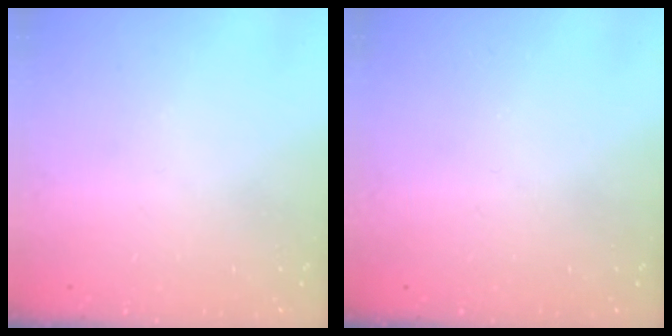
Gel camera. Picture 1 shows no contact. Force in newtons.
{"total": 0.0}